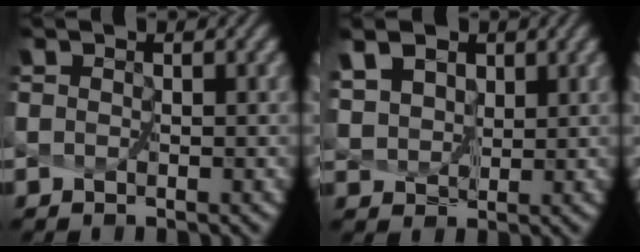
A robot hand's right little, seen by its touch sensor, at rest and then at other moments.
{"total": 6.5, "force": [4.3, 3.8, 3.0], "torque": [-0.079, 0.012, 0.061]}